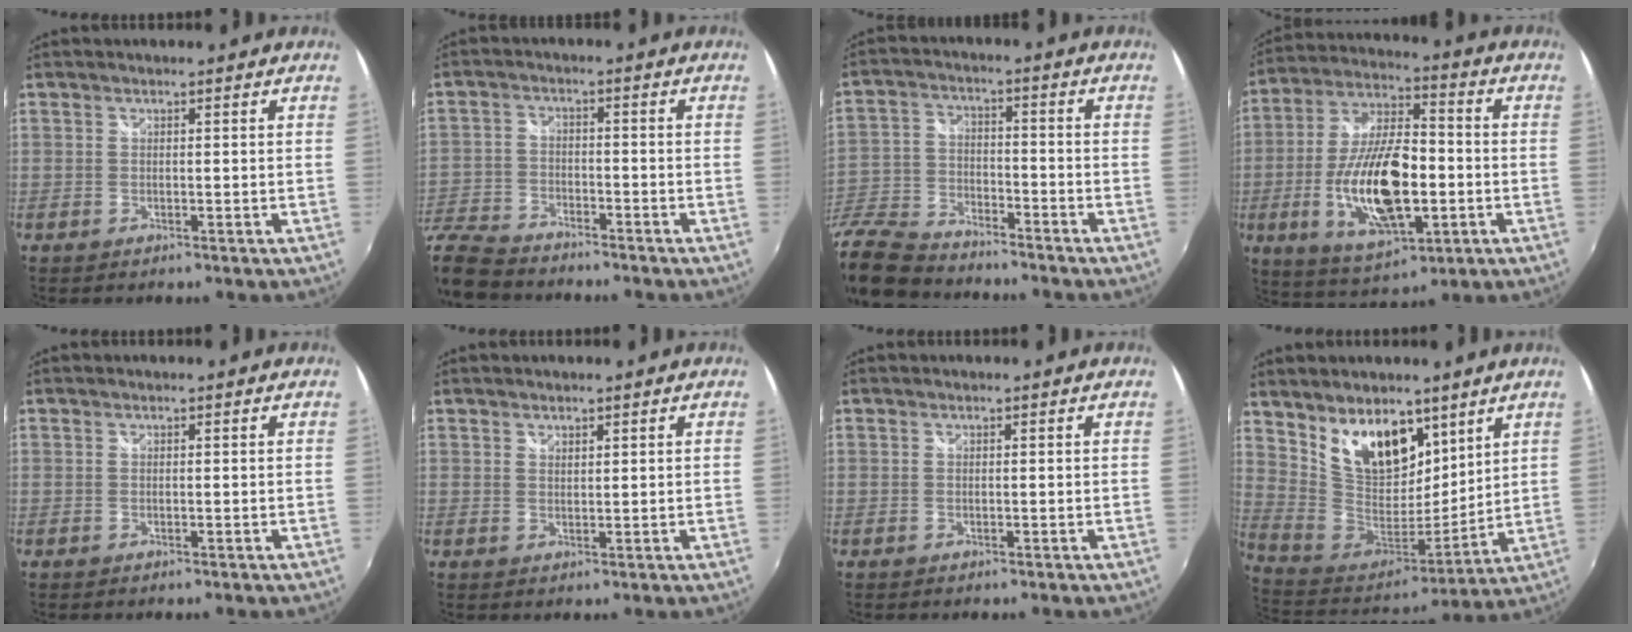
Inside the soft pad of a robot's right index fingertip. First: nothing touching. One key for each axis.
{"total": 13.2, "fx": -10.8, "fy": 5.4, "fz": 5.2, "tx": -0.150, "ty": -0.016, "tz": -0.211}
{"total": 21.9, "fx": -16.4, "fy": 10.1, "fz": 10.4, "tx": -0.278, "ty": -0.014, "tz": -0.296}
{"total": 19.5, "fx": -4.3, "fy": 8.2, "fz": 17.1, "tx": -0.339, "ty": -0.008, "tz": -0.068}
{"total": 0.0}
{"total": 1.2, "fx": 1.0, "fy": 0.6, "fz": 0.4, "tx": -0.003, "ty": 0.001, "tz": 0.017}
{"total": 0.0}
{"total": 17.4, "fx": 10.0, "fy": 9.9, "fz": 10.2, "tx": -0.196, "ty": 0.009, "tz": 0.202}